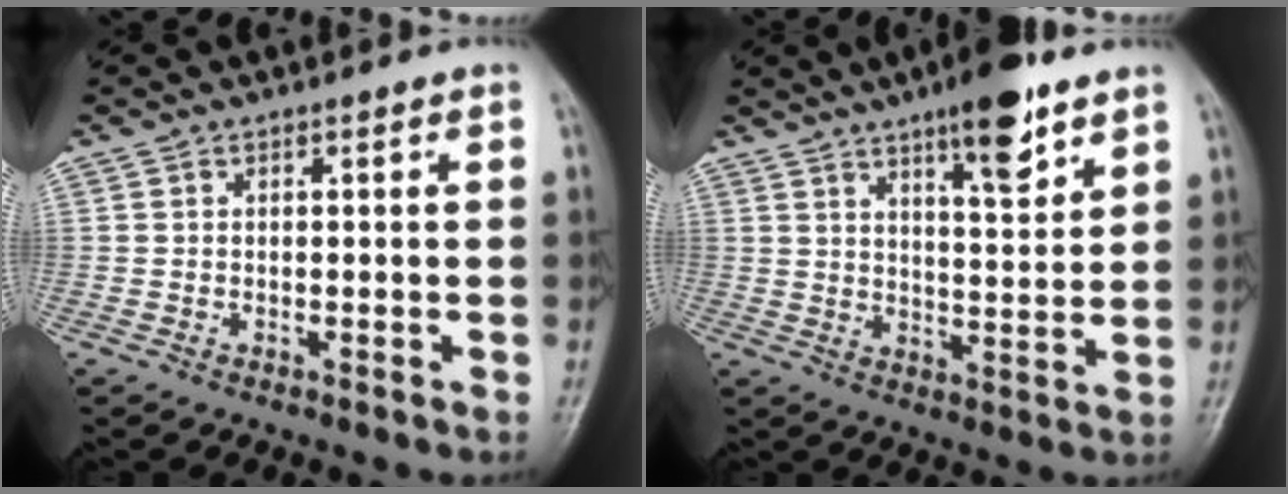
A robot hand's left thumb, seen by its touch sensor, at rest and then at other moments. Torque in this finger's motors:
{"motor_torque": [1.77, 1.00, 0.96, -0.92, 0.08]}